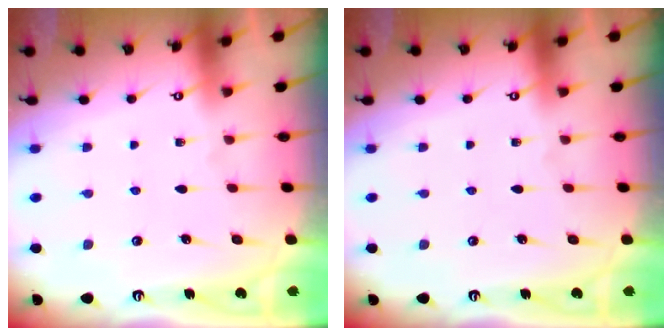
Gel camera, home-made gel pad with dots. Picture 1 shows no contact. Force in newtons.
{"total": 0.0}